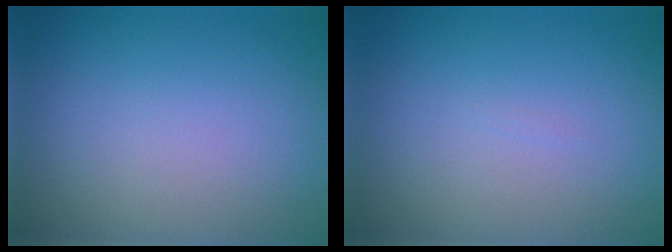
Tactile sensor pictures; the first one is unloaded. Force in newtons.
{"total": 0.0}